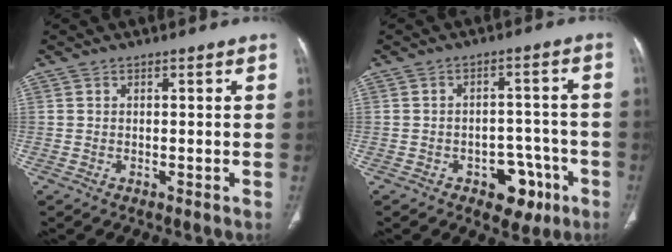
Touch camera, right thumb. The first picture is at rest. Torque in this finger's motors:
{"motor_torque": [2.53, 2.49, 0.54, -0.41, 0.00]}